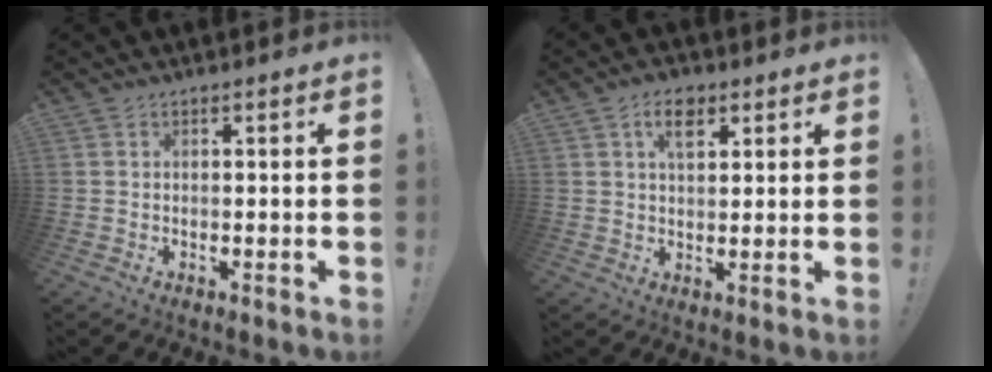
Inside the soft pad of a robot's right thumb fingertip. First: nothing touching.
{"total": 7.0, "force": [3.3, 4.1, 4.6], "torque": [-0.077, -0.001, 0.058]}